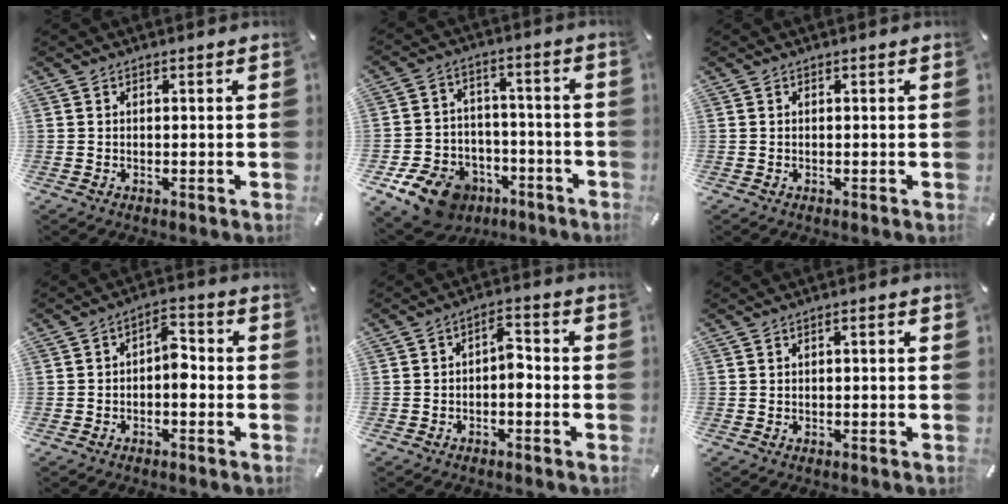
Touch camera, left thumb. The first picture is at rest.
{"total": 12.6, "force": [-7.9, 8.7, 4.7], "torque": [-0.070, 0.065, -0.132]}
{"total": 0.0}
{"total": 5.7, "force": [-1.5, 3.1, 4.5], "torque": [-0.071, 0.015, -0.030]}
{"total": 4.8, "force": [-1.6, 2.6, 3.8], "torque": [-0.066, 0.019, -0.031]}
{"total": 1.1, "force": [-0.4, 0.3, 1.0], "torque": [-0.018, 0.002, -0.007]}